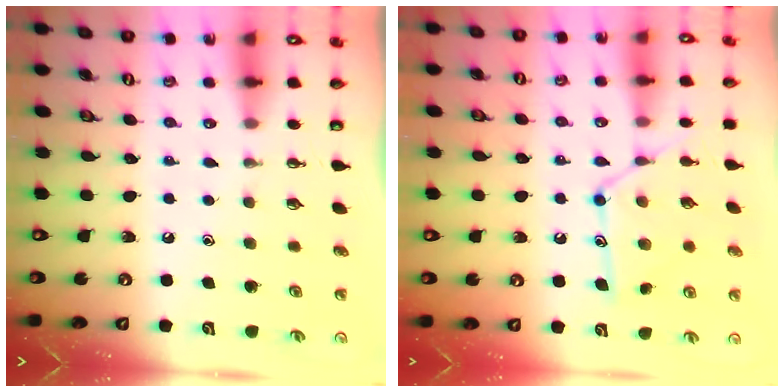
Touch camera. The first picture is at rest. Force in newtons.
{"total": 12.5, "press": 12.5, "slide": 0.4}